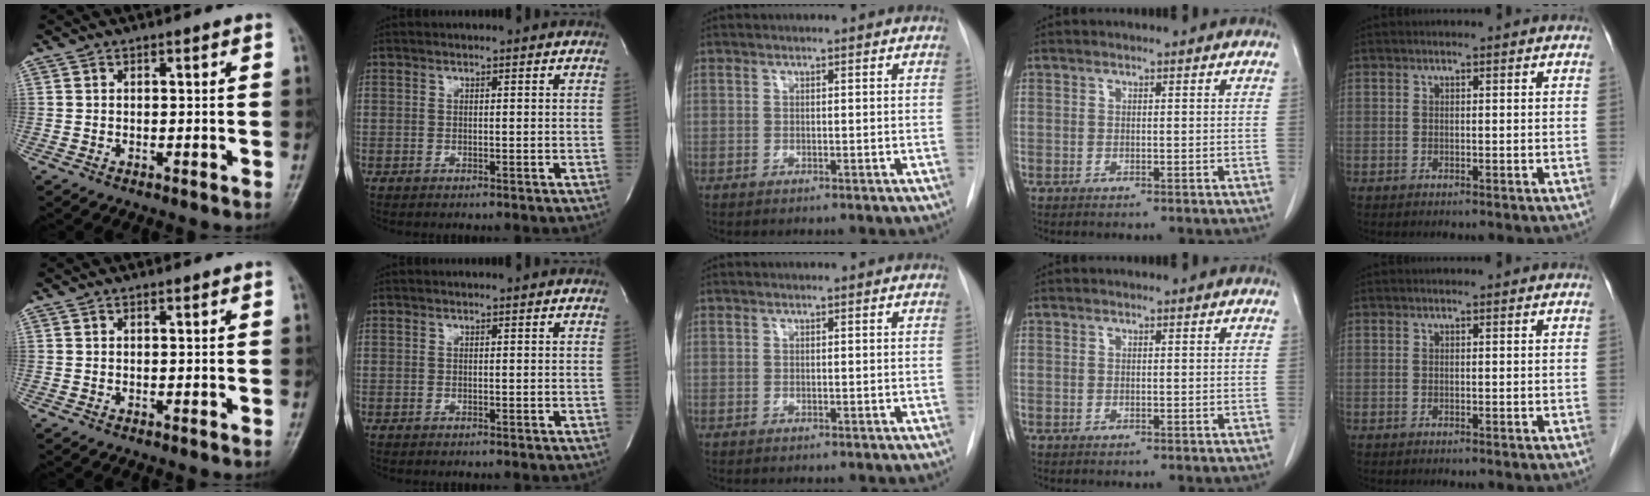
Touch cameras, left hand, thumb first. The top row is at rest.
{}